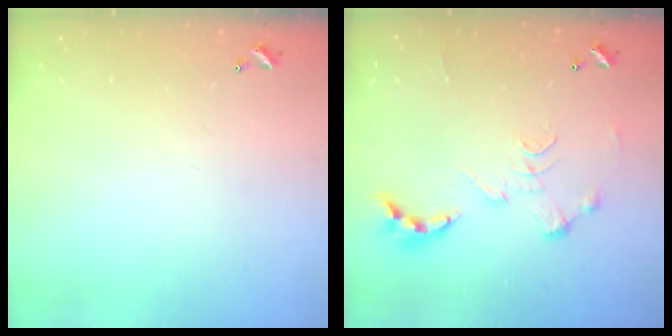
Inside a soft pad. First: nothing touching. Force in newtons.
{"total": 0.0}